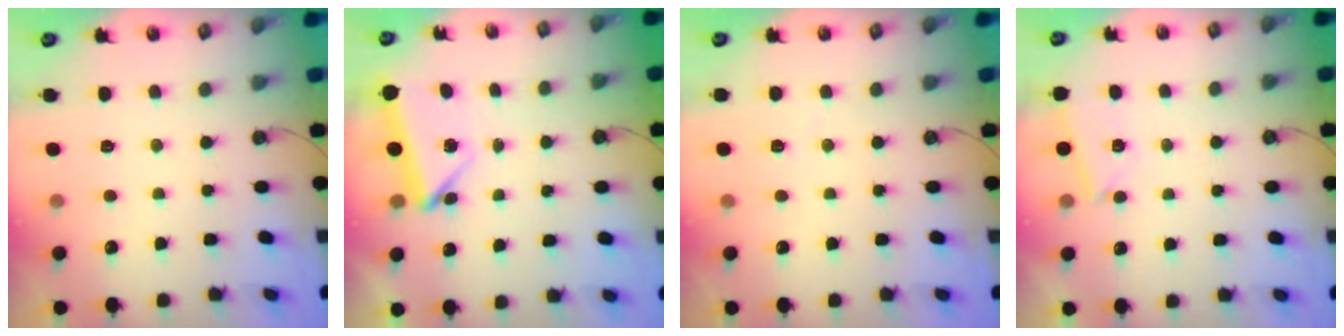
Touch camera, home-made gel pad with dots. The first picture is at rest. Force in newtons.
{"total": 6.2, "press": 6.2, "slide": 0.3}
{"total": 2.6, "press": 2.5, "slide": 0.7}
{"total": 3.6, "press": 2.7, "slide": 2.4}